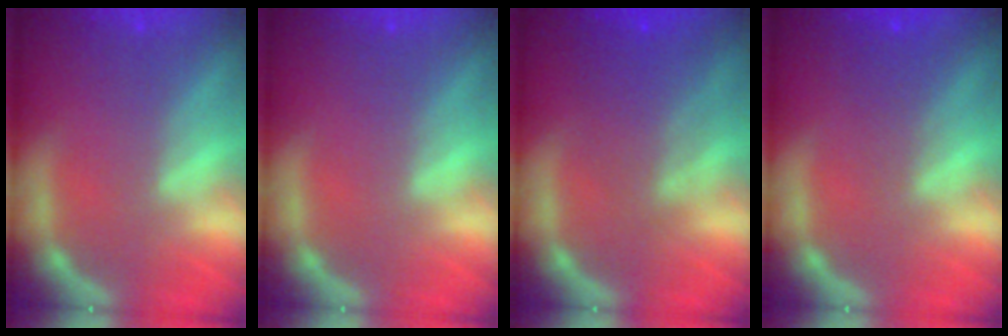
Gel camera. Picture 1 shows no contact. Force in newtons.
{"total": 0.0}
{"total": 4.6}
{"total": 2.0}